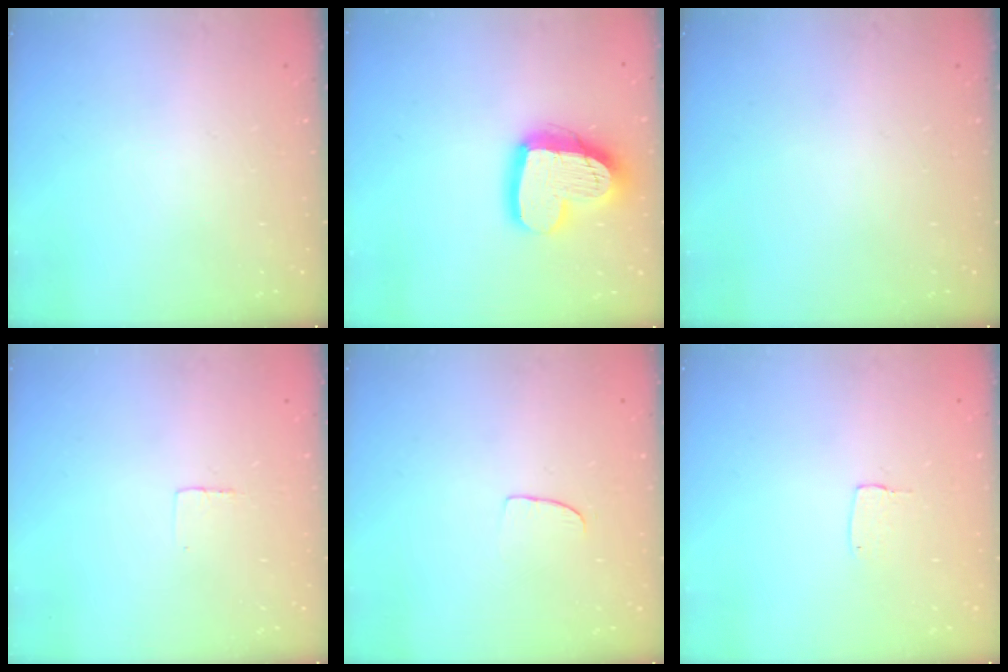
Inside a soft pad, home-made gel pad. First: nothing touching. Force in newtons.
{"total": 17.4, "press": 17.3, "slide": 1.5}
{"total": 0.0}
{"total": 2.3, "press": 2.3, "slide": 0.1}
{"total": 5.4, "press": 5.3, "slide": 0.4}
{"total": 3.2, "press": 3.2, "slide": 0.2}